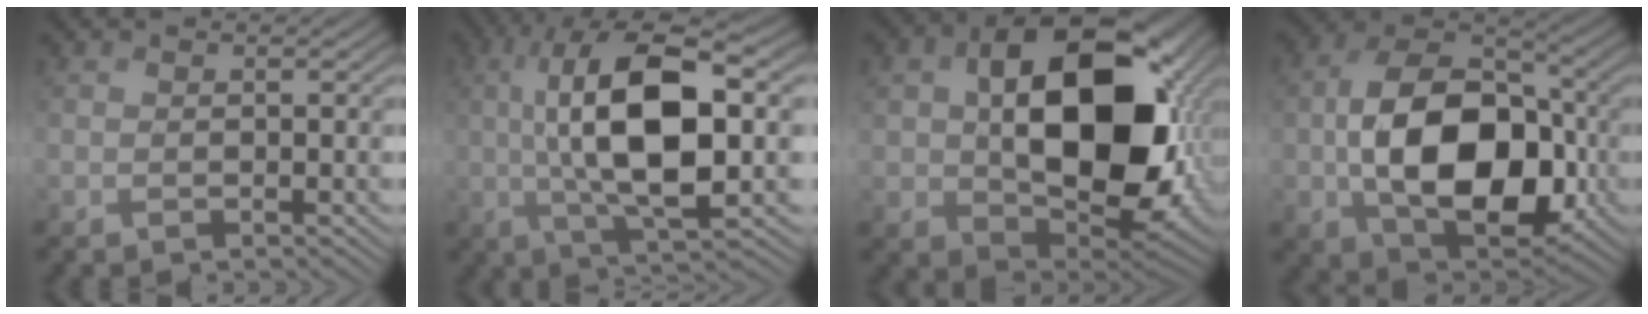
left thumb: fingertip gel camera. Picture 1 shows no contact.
{"total": 14.9, "force": [1.2, 5.9, 13.7], "torque": [-0.273, 0.007, 0.022]}
{"total": 19.0, "force": [2.0, 12.9, 13.8], "torque": [-0.239, -0.045, 0.068]}
{"total": 15.2, "force": [-2.1, 10.1, 11.2], "torque": [-0.205, -0.017, -0.032]}